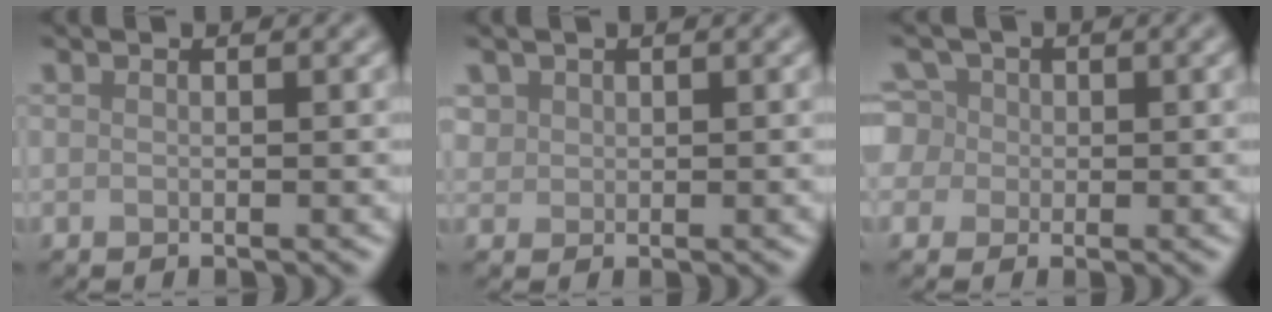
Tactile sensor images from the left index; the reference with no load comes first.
{"total": 1.0, "force": [0.5, 0.9, 0.1], "torque": [0.000, -0.003, 0.015]}
{"total": 5.1, "force": [1.3, 4.5, 1.9], "torque": [-0.034, 0.037, -0.001]}